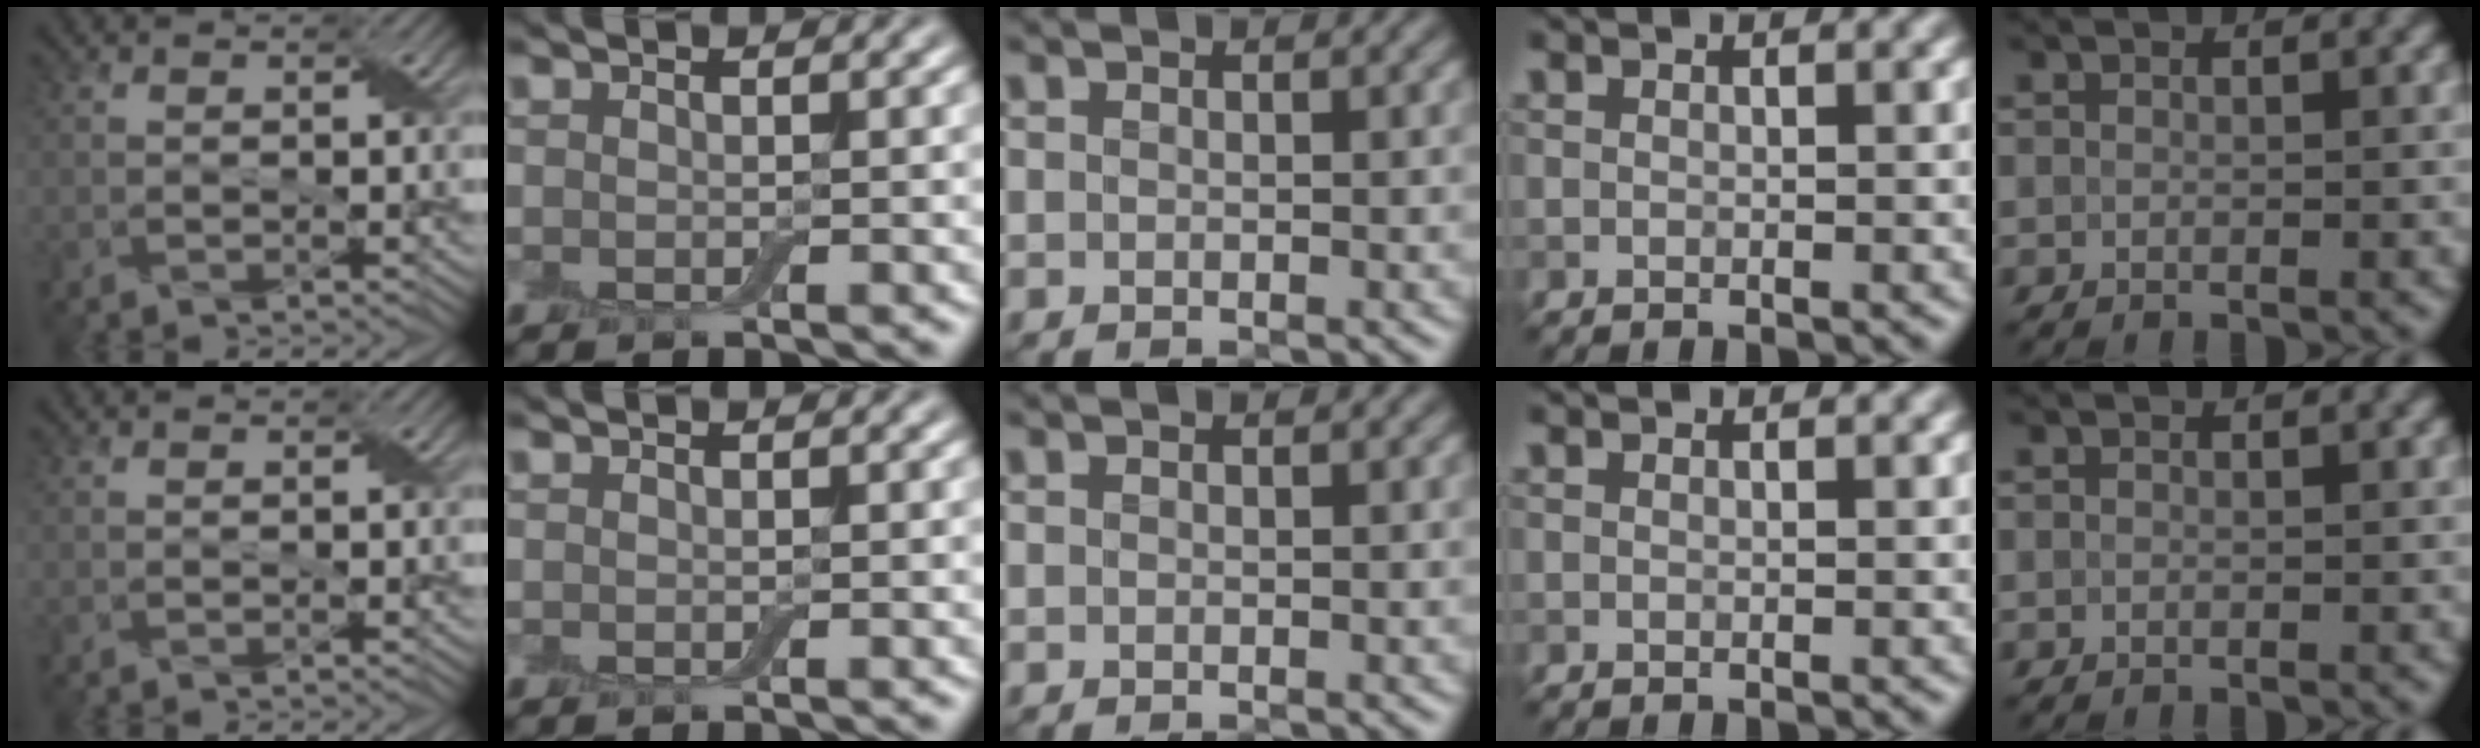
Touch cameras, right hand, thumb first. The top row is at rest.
{}